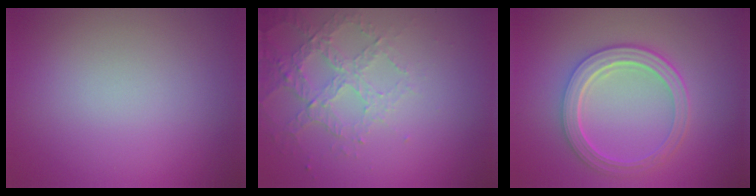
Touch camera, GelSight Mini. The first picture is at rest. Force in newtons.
{"total": 3.2, "press": 2.9, "slide": 1.4}
{"total": 5.2, "press": 3.9, "slide": 3.5}